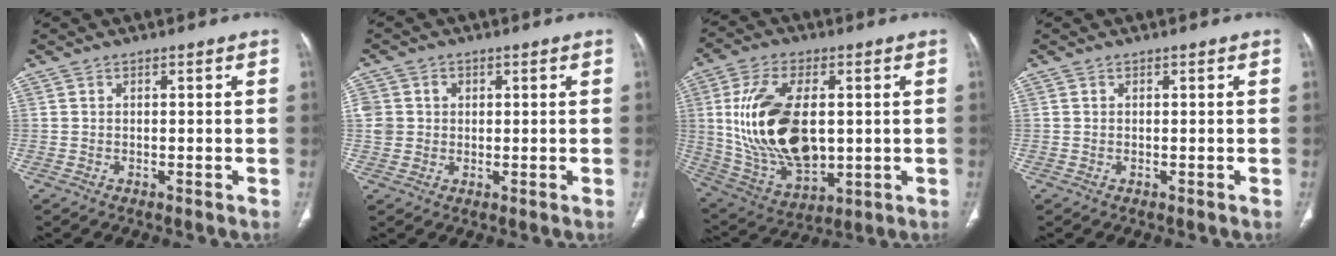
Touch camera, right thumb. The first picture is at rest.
{"total": 5.3, "force": [0.8, 4.9, 1.8], "torque": [-0.026, 0.007, 0.022]}
{"total": 21.2, "force": [1.5, 11.9, 17.5], "torque": [-0.328, -0.016, 0.045]}
{"total": 0.0}